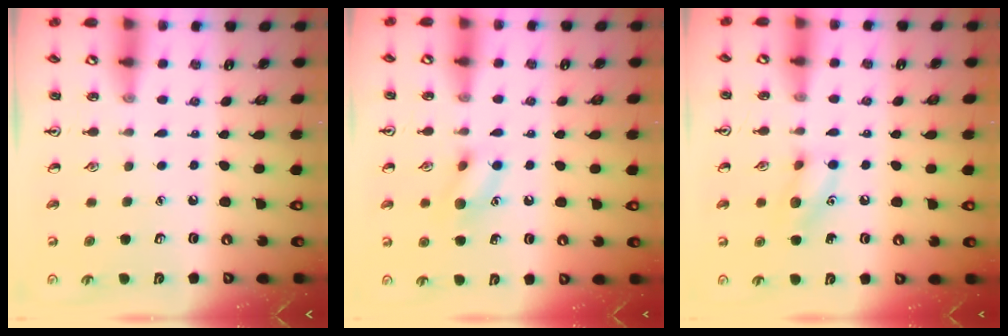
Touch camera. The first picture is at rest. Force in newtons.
{"total": 9.5, "press": 9.4, "slide": 0.8}
{"total": 8.8, "press": 8.7, "slide": 1.1}